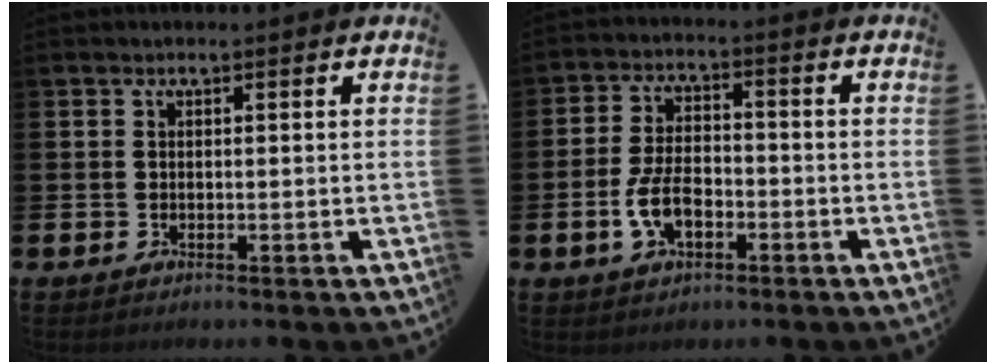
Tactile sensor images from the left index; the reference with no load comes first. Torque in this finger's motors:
{"motor_torque": [1.60, 0.54, 0.71, 0.16]}